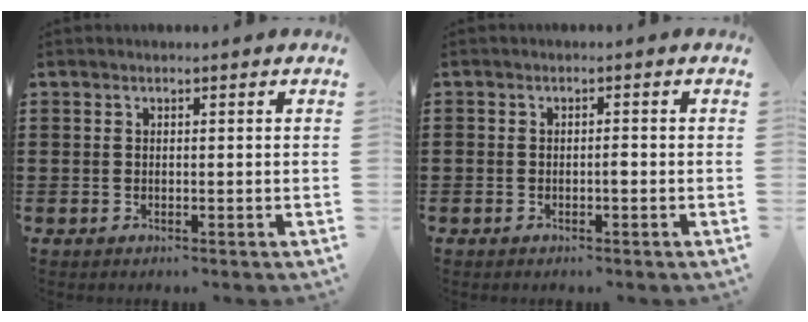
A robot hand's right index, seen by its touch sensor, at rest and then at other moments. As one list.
[{"total": 1.2, "force": [-0.7, 0.4, 1.0], "torque": [-0.020, -0.002, -0.012]}]